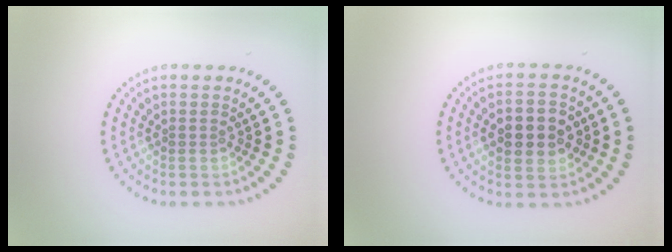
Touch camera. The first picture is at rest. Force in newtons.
{"total": 4.9, "press": 4.9, "slide": 0.2}